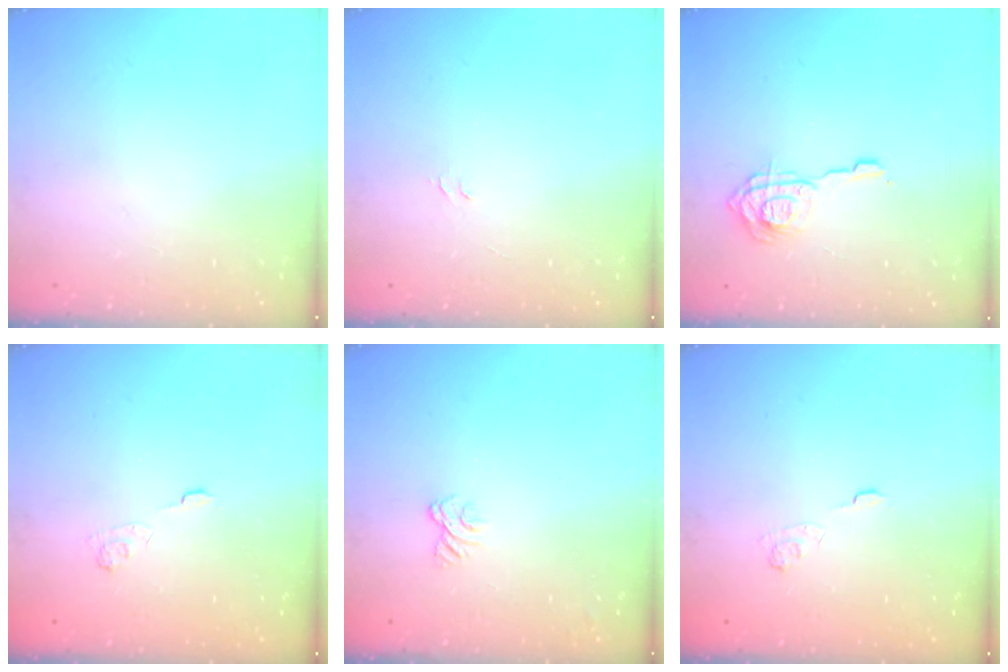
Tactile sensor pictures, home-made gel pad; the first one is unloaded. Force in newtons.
{"total": 3.8, "press": 3.8, "slide": 0.3}
{"total": 10.8, "press": 10.8, "slide": 0.9}
{"total": 2.8, "press": 2.3, "slide": 1.5}
{"total": 2.3, "press": 2.0, "slide": 1.2}
{"total": 2.8, "press": 2.3, "slide": 1.5}